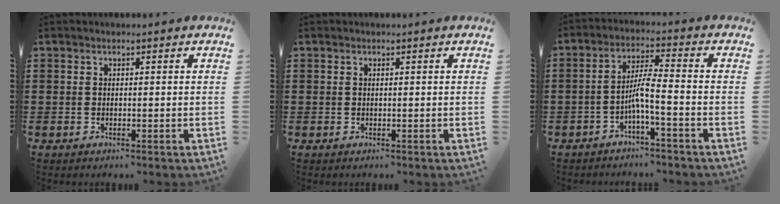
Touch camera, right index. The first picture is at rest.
{"total": 0.0}
{"total": 4.6, "force": [-2.3, 0.0, 4.0], "torque": [-0.081, -0.001, -0.049]}